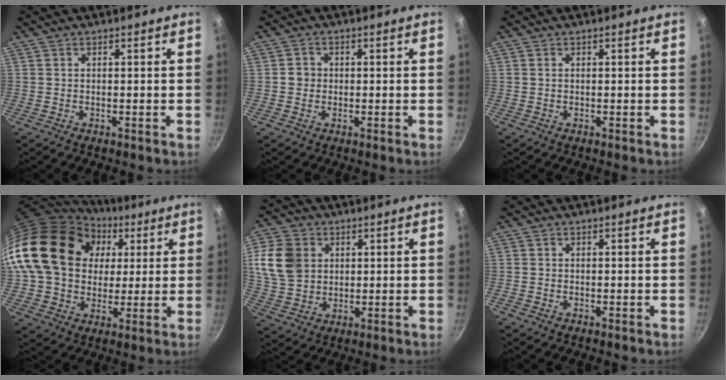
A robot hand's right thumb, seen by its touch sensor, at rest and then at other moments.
{"total": 3.0, "force": [0.1, 2.8, 0.8], "torque": [0.004, 0.007, -0.001]}
{"total": 0.0}
{"total": 24.3, "force": [6.4, 18.7, 14.2], "torque": [-0.244, 0.019, 0.112]}
{"total": 11.7, "force": [2.9, 9.4, 6.3], "torque": [-0.102, -0.001, 0.061]}
{"total": 0.0}